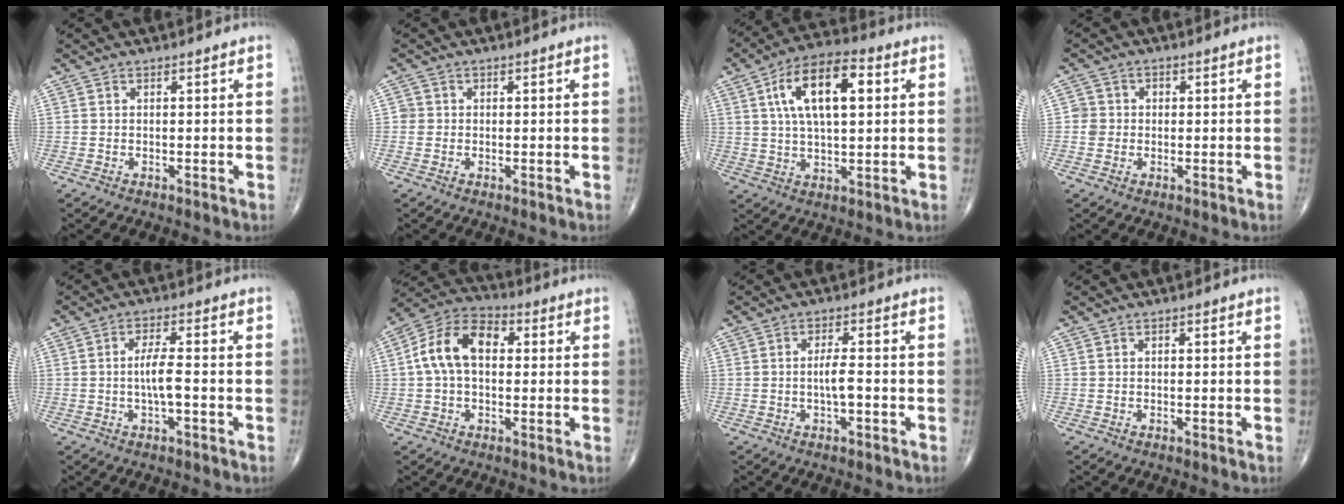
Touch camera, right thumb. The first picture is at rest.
{"total": 1.4, "force": [-0.1, 1.3, 0.1], "torque": [0.008, 0.005, -0.004]}
{"total": 14.7, "force": [4.0, 6.6, 12.5], "torque": [-0.208, 0.010, 0.064]}
{"total": 3.1, "force": [-0.2, 3.0, 0.6], "torque": [0.010, 0.009, -0.006]}
{"total": 4.6, "force": [-0.9, 1.0, 4.4], "torque": [-0.092, 0.010, -0.018]}
{"total": 12.0, "force": [1.4, 7.5, 9.2], "torque": [-0.168, 0.034, 0.014]}
{"total": 3.5, "force": [-0.8, 1.0, 3.2], "torque": [-0.061, 0.007, -0.014]}
{"total": 0.0}